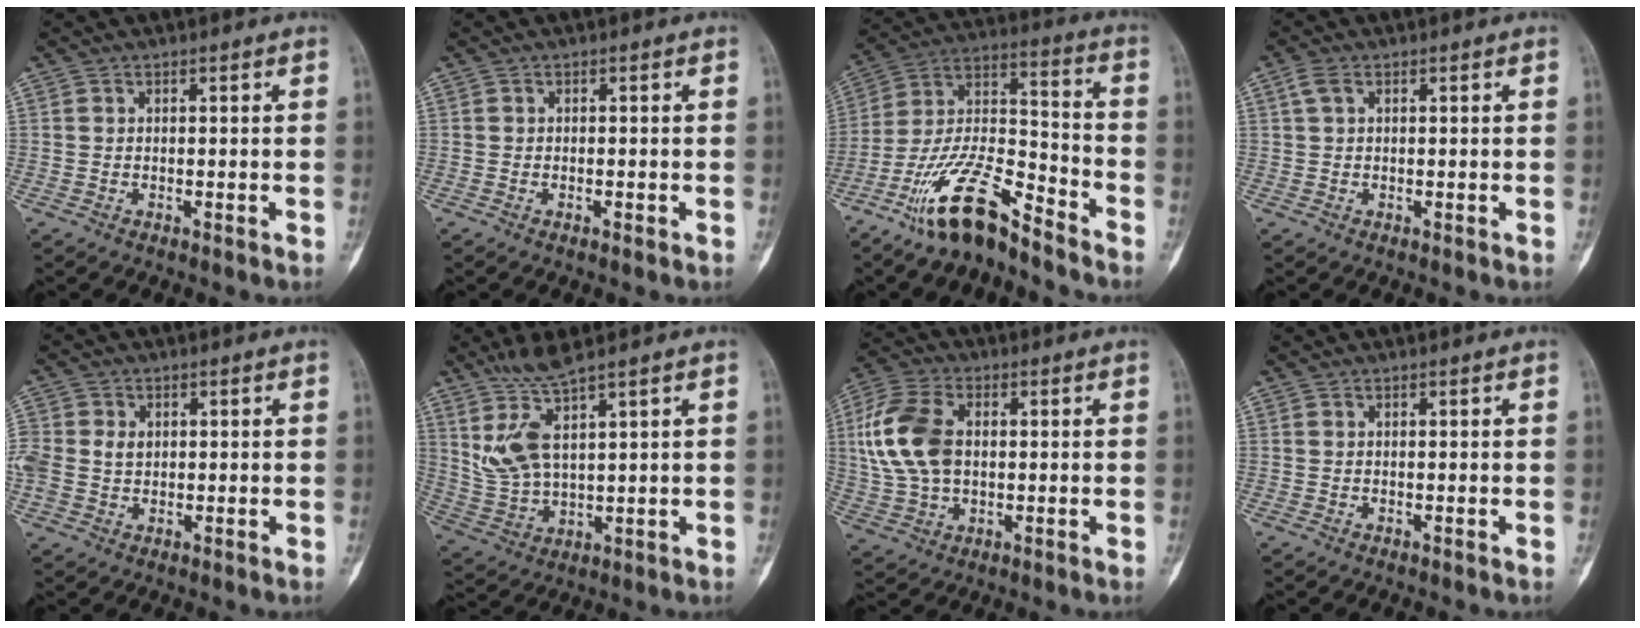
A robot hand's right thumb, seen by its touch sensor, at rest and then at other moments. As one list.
[{"total": 0.8, "force": [-0.4, 0.2, 0.7], "torque": [-0.011, 0.004, -0.005]}, {"total": 16.1, "force": [-11.8, 4.6, 9.9], "torque": [-0.183, 0.081, -0.224]}, {"total": 2.1, "force": [0.7, 1.3, 1.5], "torque": [-0.035, 0.013, 0.017]}, {"total": 8.2, "force": [0.8, 6.5, 4.8], "torque": [-0.130, 0.009, 0.019]}, {"total": 8.6, "force": [5.5, 1.9, 6.4], "torque": [-0.140, -0.034, 0.132]}, {"total": 13.8, "force": [1.6, 9.0, 10.4], "torque": [-0.217, 0.011, 0.030]}, {"total": 0.0}]